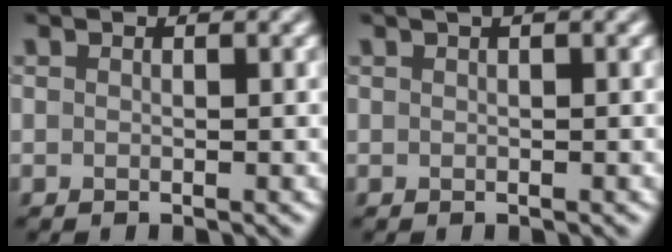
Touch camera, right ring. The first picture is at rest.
{"total": 1.5, "force": [0.8, 0.4, 1.1], "torque": [-0.017, 0.004, 0.009]}